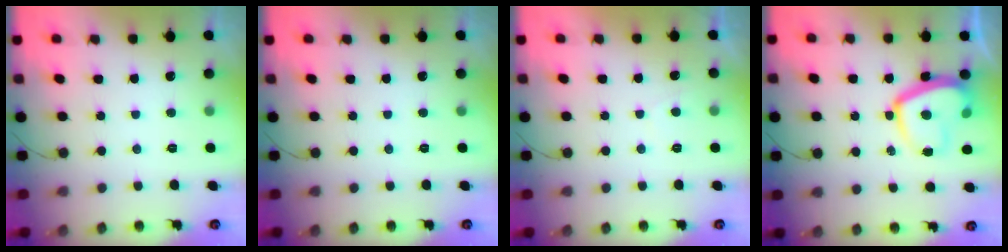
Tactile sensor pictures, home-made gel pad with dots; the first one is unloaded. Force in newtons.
{"total": 0.0}
{"total": 2.0, "press": 1.9, "slide": 0.7}
{"total": 12.3, "press": 12.2, "slide": 1.2}